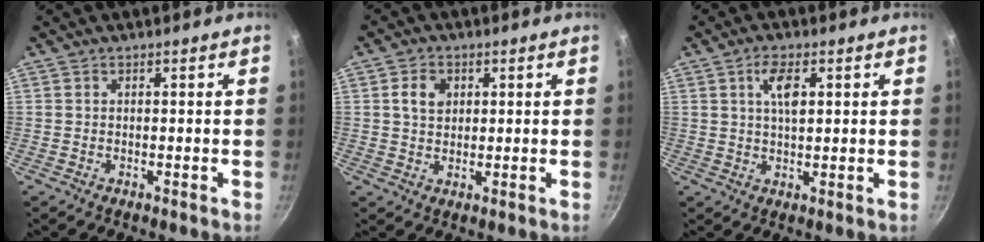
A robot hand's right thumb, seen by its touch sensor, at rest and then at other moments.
{"total": 4.6, "force": [1.3, 3.5, 2.7], "torque": [-0.032, 0.001, 0.023]}
{"total": 5.2, "force": [1.8, 2.1, 4.4], "torque": [-0.075, -0.002, 0.032]}